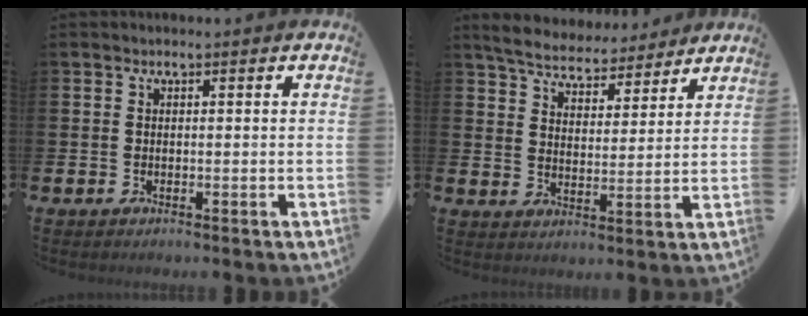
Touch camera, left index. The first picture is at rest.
{"total": 5.9, "force": [5.7, 1.2, 0.8], "torque": [-0.046, -0.034, 0.102]}